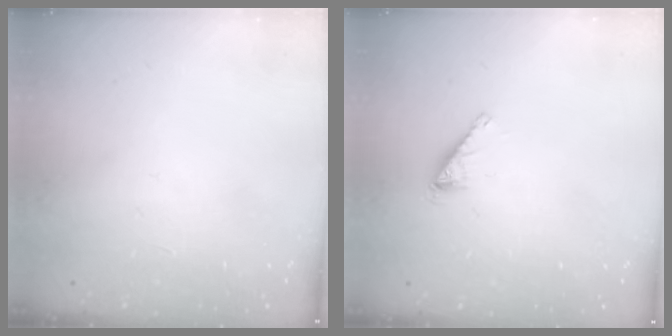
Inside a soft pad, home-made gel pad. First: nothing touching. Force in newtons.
{"total": 1.8, "press": 1.8, "slide": 0.0}